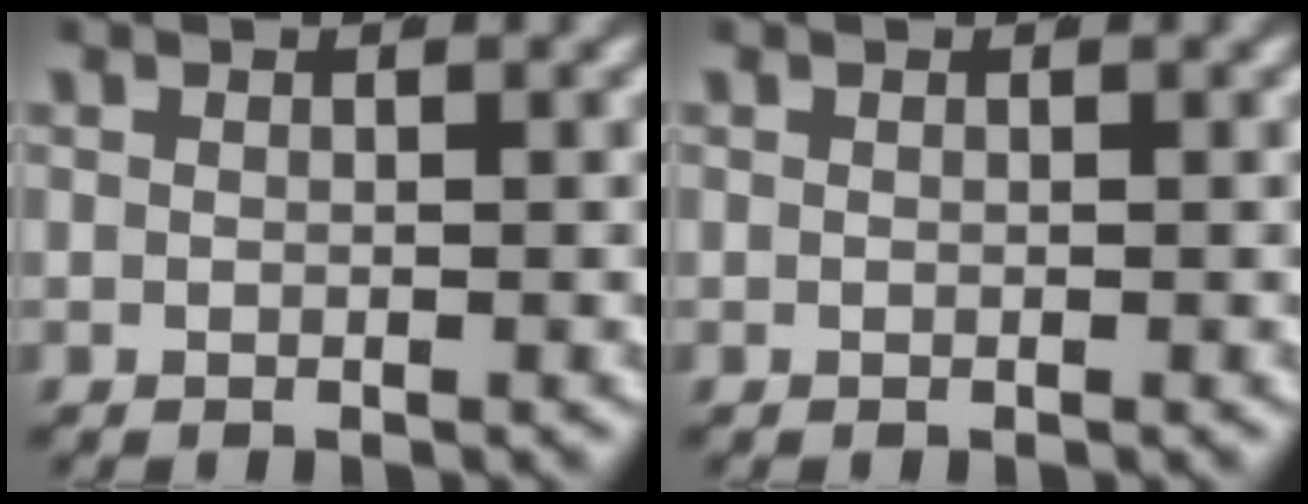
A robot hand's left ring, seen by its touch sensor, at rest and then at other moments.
{"total": 0.0}